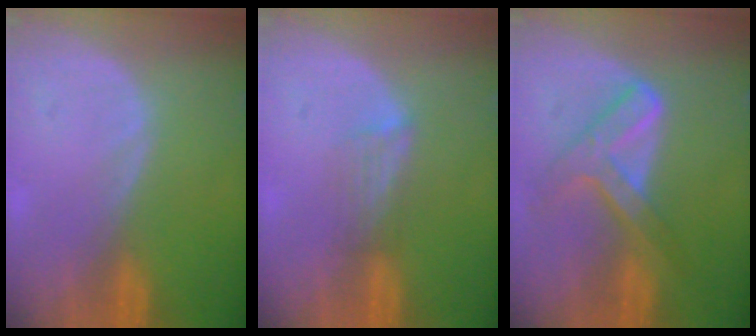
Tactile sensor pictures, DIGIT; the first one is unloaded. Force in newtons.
{"total": 2.8, "press": 2.5, "slide": 1.4}
{"total": 7.2, "press": 6.2, "slide": 3.8}